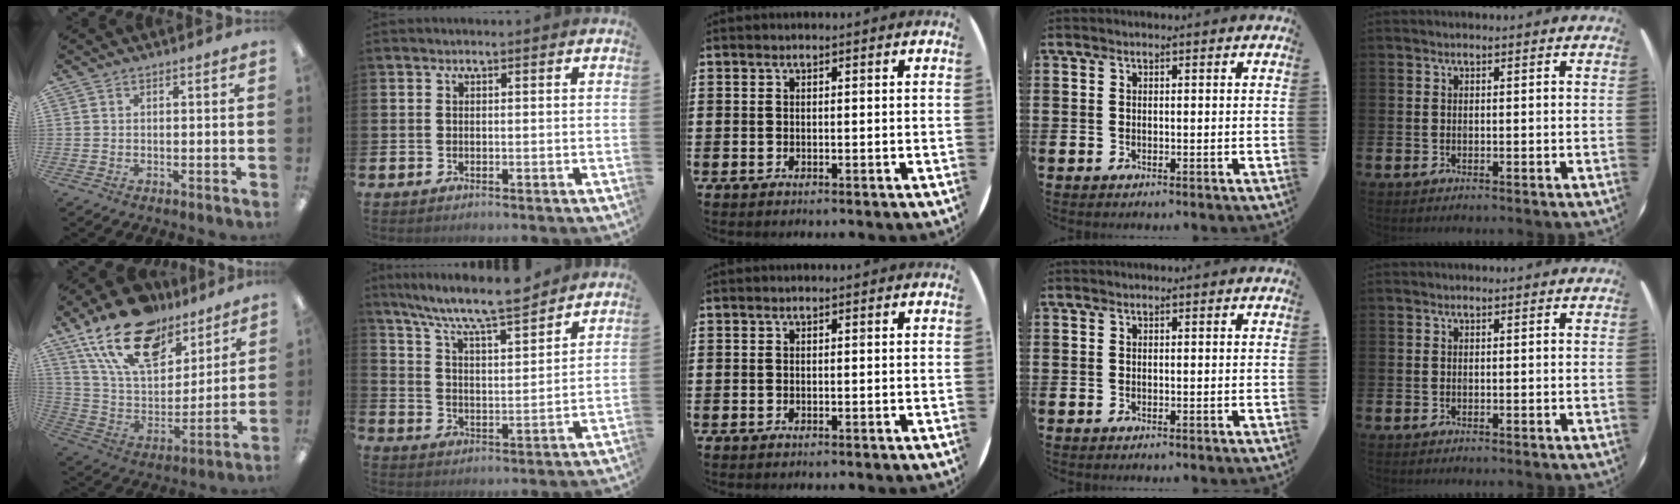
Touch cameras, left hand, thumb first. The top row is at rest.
{"thumb": {"total": 21.3, "force": [14.4, 11.2, 11.2], "torque": [-0.213, -0.073, 0.260]}, "index": {"total": 9.1, "force": [8.6, 0.4, 3.0], "torque": [-0.091, -0.056, 0.150]}}